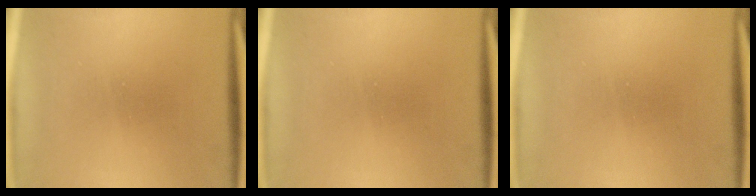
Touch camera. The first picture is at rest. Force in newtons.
{"total": 0.0}
{"total": 0.0}